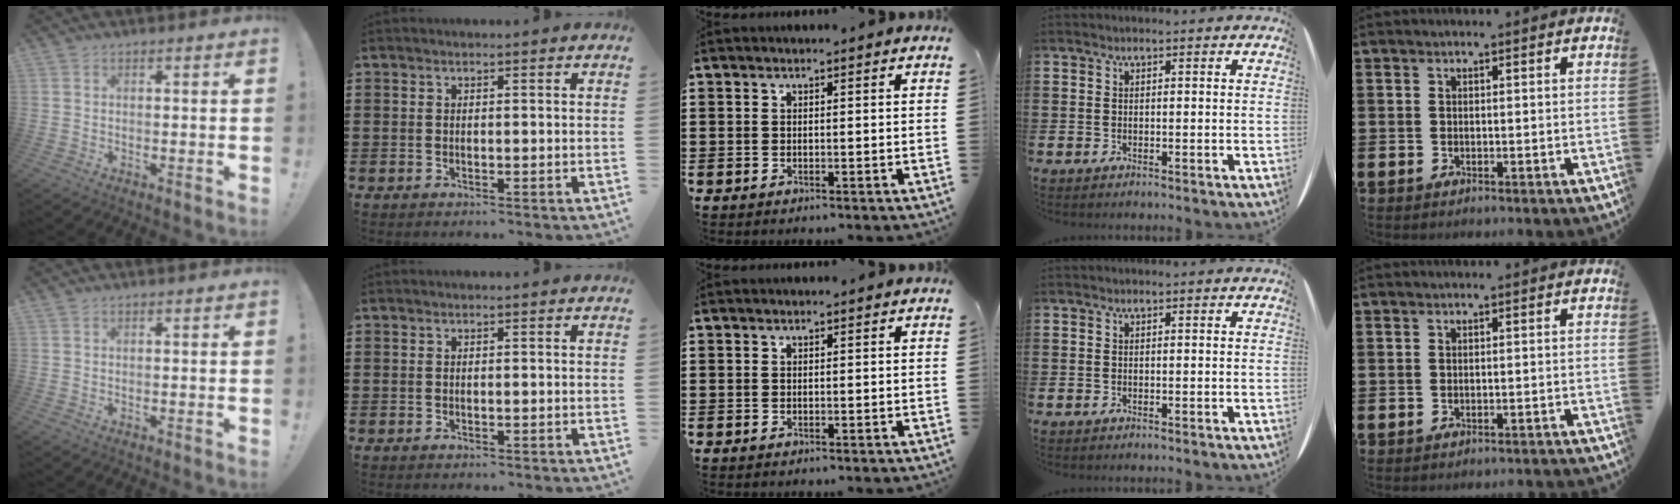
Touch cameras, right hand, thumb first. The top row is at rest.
{"little": {"total": 0.6, "force": [-0.6, -0.1, 0.1], "torque": [-0.002, -0.001, -0.012]}}